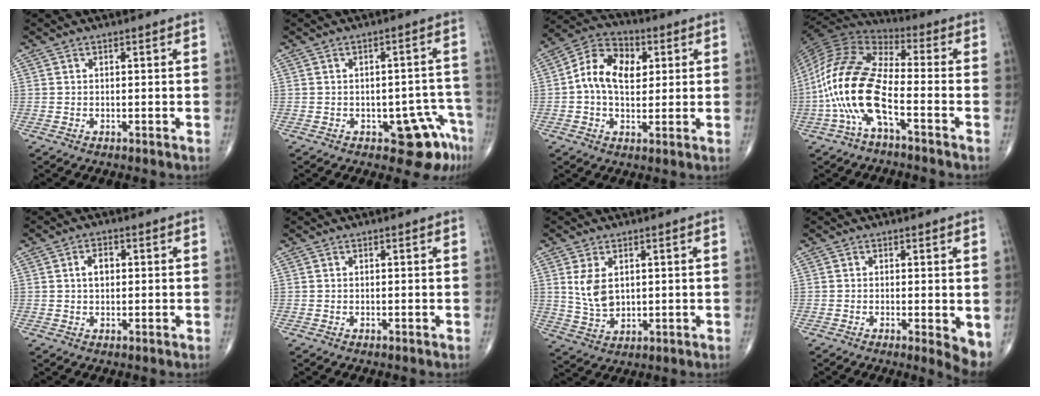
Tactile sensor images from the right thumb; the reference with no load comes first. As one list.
[{"total": 8.0, "force": [-4.3, 3.8, 5.5], "torque": [-0.032, 0.029, -0.048]}, {"total": 11.7, "force": [1.8, 7.9, 8.5], "torque": [-0.128, 0.016, 0.022]}, {"total": 17.4, "force": [-5.4, 6.6, 15.1], "torque": [-0.325, 0.043, -0.109]}, {"total": 3.3, "force": [0.6, 2.2, 2.4], "torque": [-0.037, 0.006, 0.009]}, {"total": 0.0}, {"total": 6.8, "force": [1.7, 4.4, 4.9], "torque": [-0.082, -0.011, 0.044]}, {"total": 4.6, "force": [-0.5, 1.3, 4.4], "torque": [-0.060, -0.013, -0.010]}]